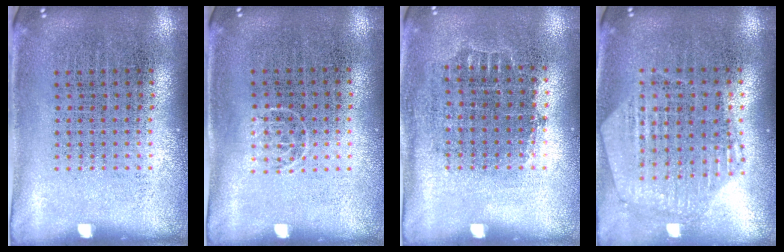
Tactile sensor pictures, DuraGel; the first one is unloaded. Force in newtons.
{"total": 0.6, "press": 0.4, "slide": 0.4}
{"total": 0.6, "press": 0.6, "slide": 0.2}
{"total": 1.0, "press": 1.0, "slide": 0.2}